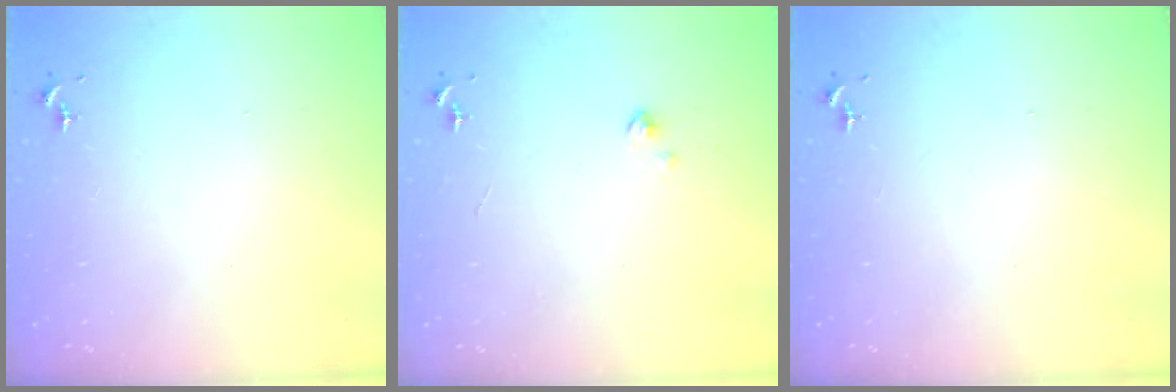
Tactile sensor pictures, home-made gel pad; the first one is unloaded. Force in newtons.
{"total": 2.5, "press": 2.4, "slide": 0.2}
{"total": 0.0}